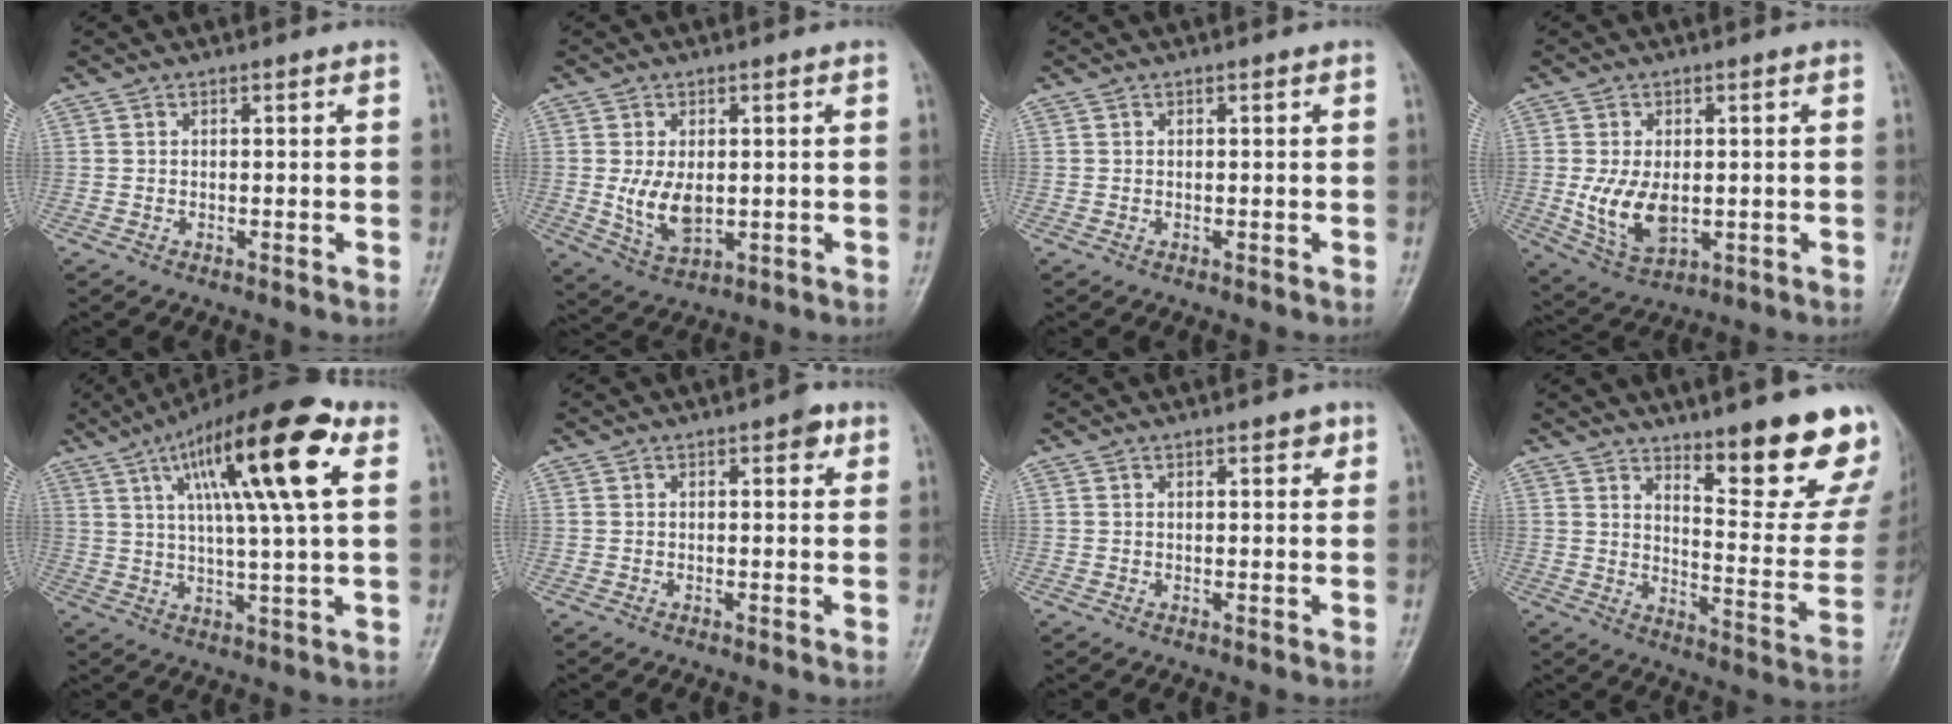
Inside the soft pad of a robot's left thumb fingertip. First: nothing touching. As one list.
[{"total": 7.0, "force": [0.0, 4.2, 5.6], "torque": [-0.095, -0.015, 0.012]}, {"total": 0.0}, {"total": 8.9, "force": [-0.7, 5.3, 7.1], "torque": [-0.126, -0.012, 0.000]}, {"total": 19.8, "force": [7.3, 4.0, 18.0], "torque": [-0.284, 0.002, 0.112]}, {"total": 2.5, "force": [1.1, 1.2, 1.9], "torque": [-0.014, 0.000, 0.010]}, {"total": 2.1, "force": [1.1, 0.9, 1.5], "torque": [-0.012, -0.002, 0.012]}, {"total": 17.9, "force": [12.3, 4.1, 12.4], "torque": [-0.122, -0.102, 0.177]}]